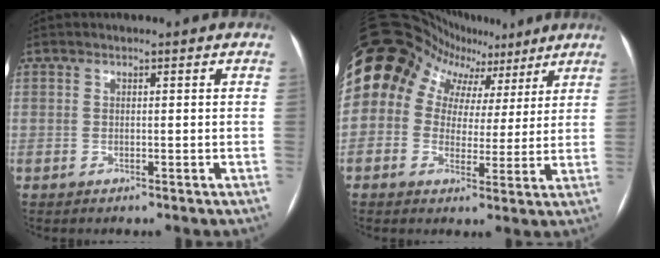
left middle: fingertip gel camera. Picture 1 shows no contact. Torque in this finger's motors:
{"motor_torque": [1.77, -0.37, 1.05, 0.21]}